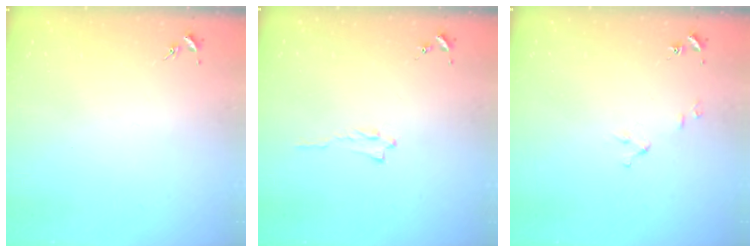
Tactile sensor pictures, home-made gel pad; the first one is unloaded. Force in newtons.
{"total": 0.6, "press": 0.6, "slide": 0.1}
{"total": 2.6, "press": 2.6, "slide": 0.3}